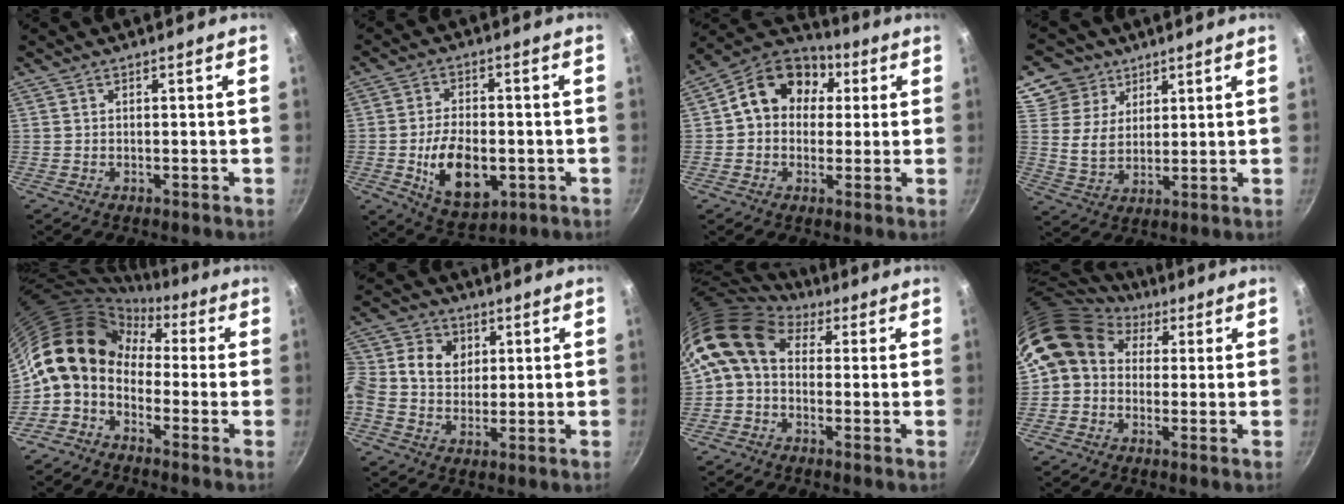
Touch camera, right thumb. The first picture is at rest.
{"total": 12.9, "force": [-2.7, 7.5, 10.1], "torque": [-0.153, 0.004, -0.035]}
{"total": 14.2, "force": [3.0, 11.3, 8.1], "torque": [-0.101, 0.028, 0.029]}
{"total": 9.4, "force": [5.6, 7.3, 2.2], "torque": [-0.009, -0.025, 0.100]}
{"total": 13.5, "force": [-0.4, 10.2, 8.8], "torque": [-0.138, 0.044, -0.033]}
{"total": 13.4, "force": [2.5, 11.2, 6.8], "torque": [-0.135, 0.020, 0.028]}
{"total": 10.2, "force": [2.1, 7.5, 6.6], "torque": [-0.113, 0.020, 0.014]}
{"total": 11.2, "force": [3.2, 9.4, 5.1], "torque": [-0.069, 0.015, 0.036]}